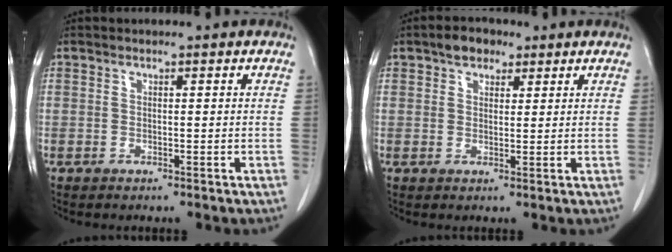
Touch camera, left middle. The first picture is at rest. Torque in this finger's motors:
{"motor_torque": [0.38, -0.37, 0.02, 0.00]}